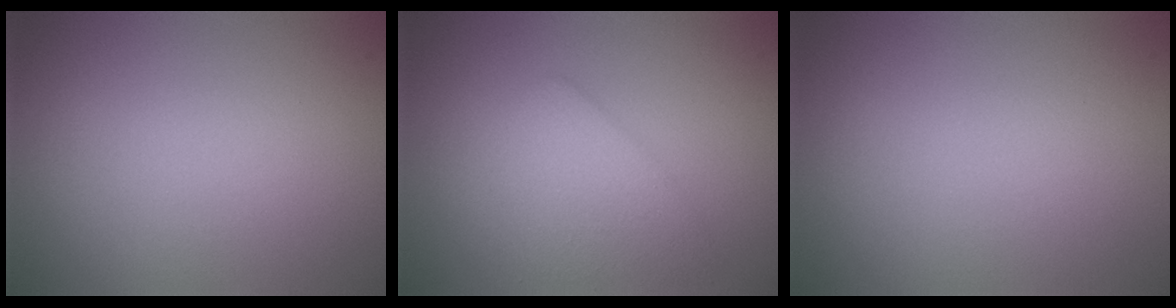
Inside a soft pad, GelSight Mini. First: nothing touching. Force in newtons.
{"total": 3.5, "press": 3.5, "slide": 0.3}
{"total": 0.0}